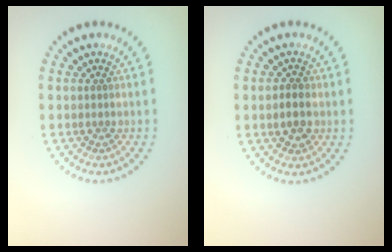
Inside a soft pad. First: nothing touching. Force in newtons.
{"total": 2.2, "press": 2.2, "slide": 0.2}